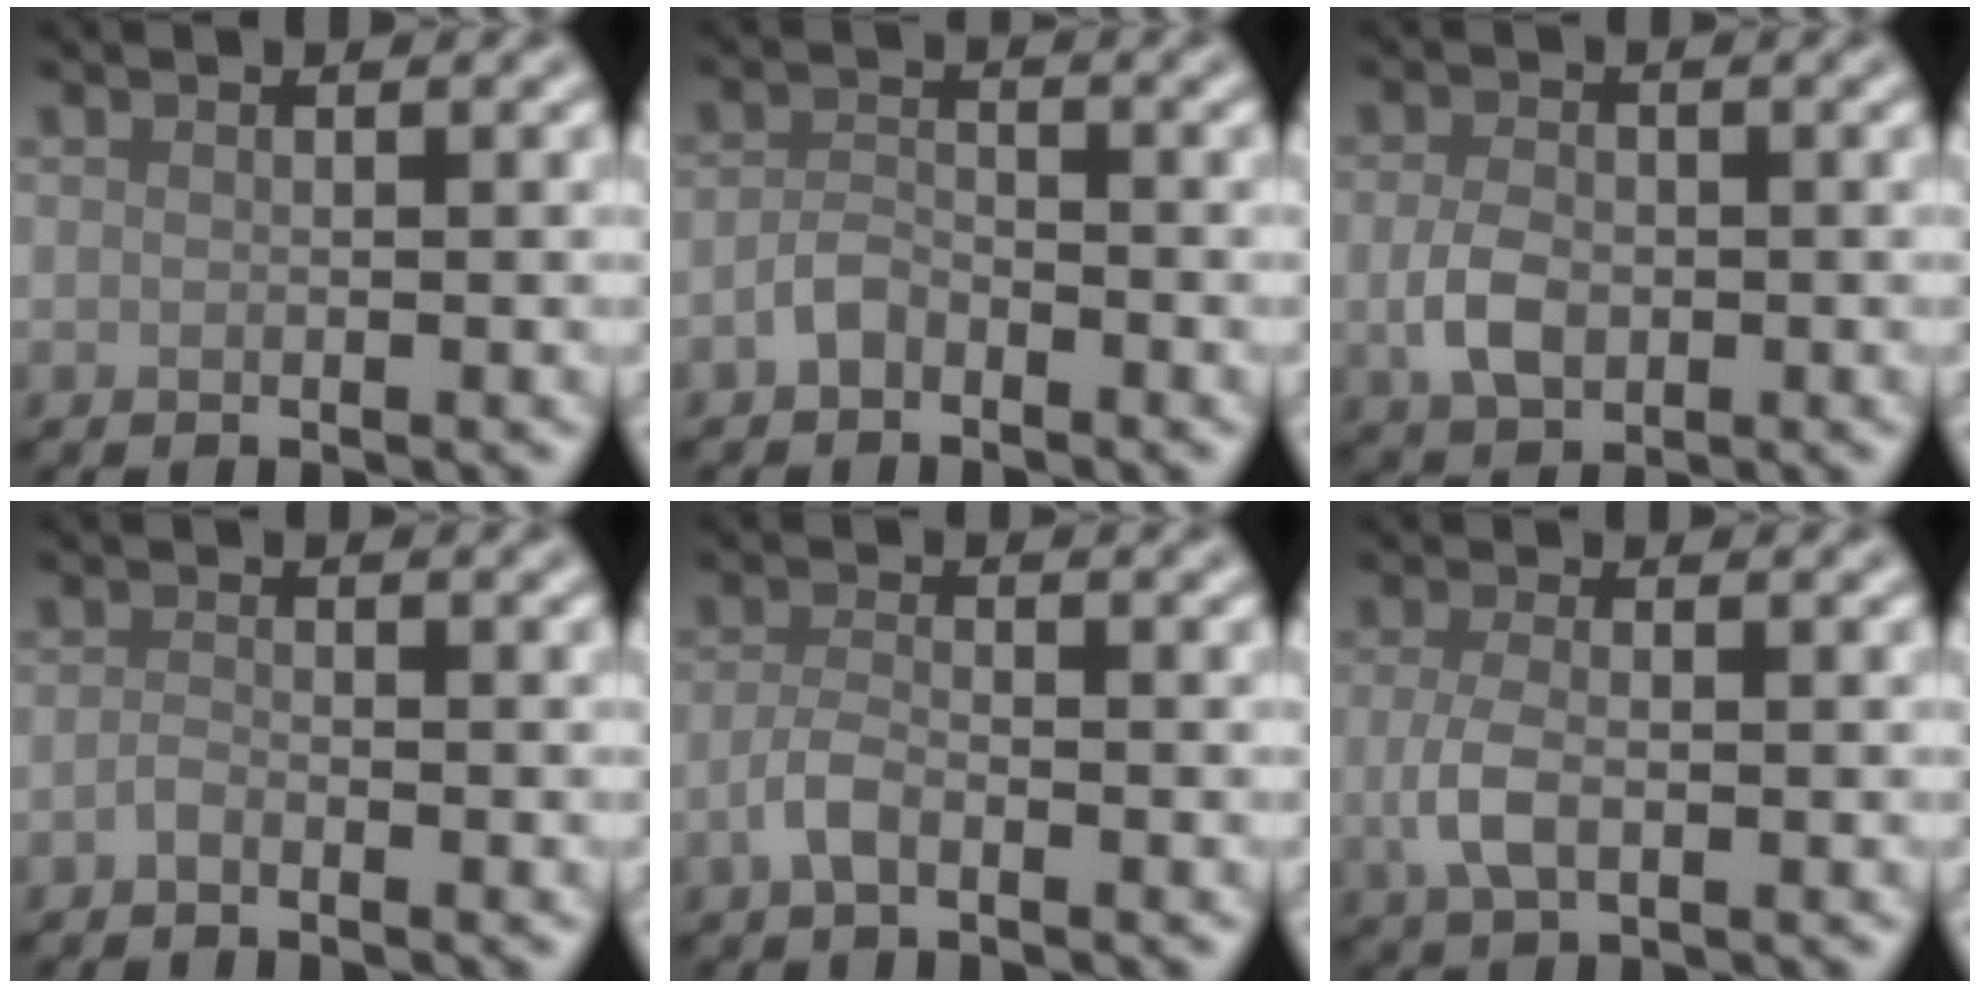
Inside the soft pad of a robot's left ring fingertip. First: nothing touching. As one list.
[{"total": 1.8, "force": [-1.3, 1.0, 0.8], "torque": [-0.014, 0.006, -0.030]}, {"total": 3.2, "force": [-0.5, 2.2, 2.2], "torque": [-0.046, -0.004, -0.012]}, {"total": 0.9, "force": [-0.7, 0.3, 0.5], "torque": [-0.011, 0.000, -0.016]}, {"total": 2.0, "force": [-1.1, 0.8, 1.5], "torque": [-0.032, 0.002, -0.027]}, {"total": 2.9, "force": [-0.5, 1.4, 2.5], "torque": [-0.063, -0.005, -0.012]}]